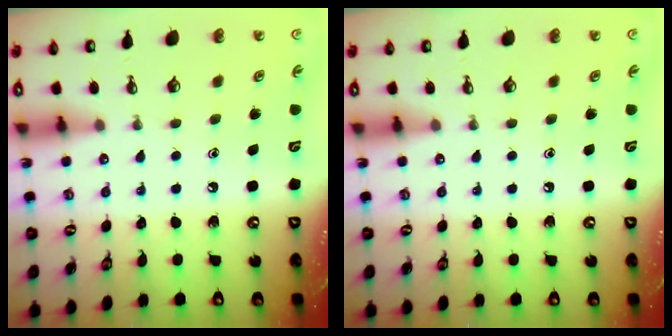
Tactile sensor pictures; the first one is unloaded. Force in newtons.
{"total": 0.0}